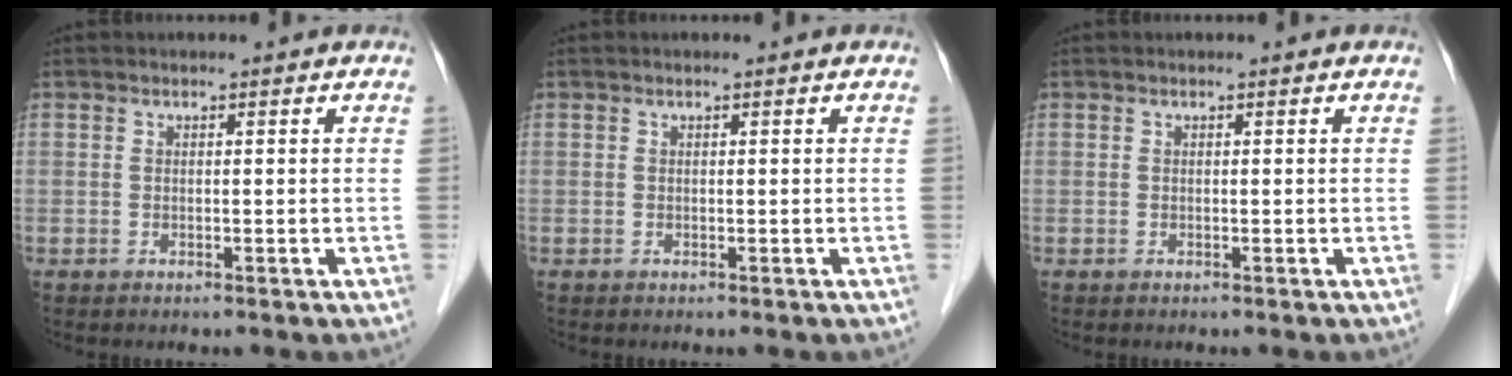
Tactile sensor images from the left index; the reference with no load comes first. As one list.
[{"total": 0.0}, {"total": 0.0}]